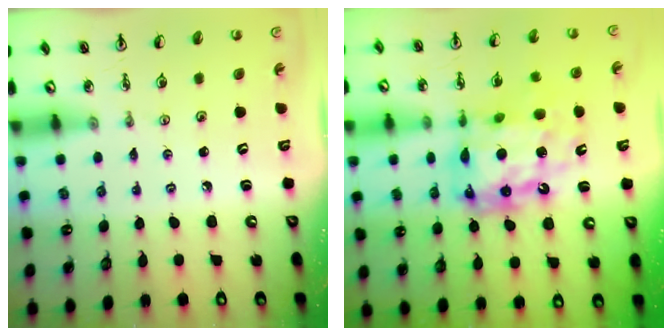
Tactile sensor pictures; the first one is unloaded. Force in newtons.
{"total": 16.7, "press": 16.6, "slide": 1.8}